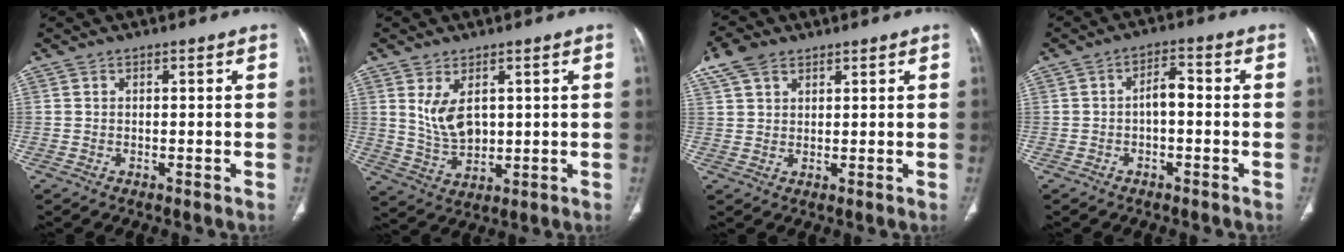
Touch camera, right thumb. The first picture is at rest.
{"total": 7.2, "force": [2.2, 4.2, 5.4], "torque": [-0.092, -0.017, 0.056]}
{"total": 6.1, "force": [3.9, 3.6, 3.1], "torque": [-0.059, 0.007, 0.083]}
{"total": 3.7, "force": [-0.7, 1.8, 3.2], "torque": [-0.044, 0.020, -0.016]}